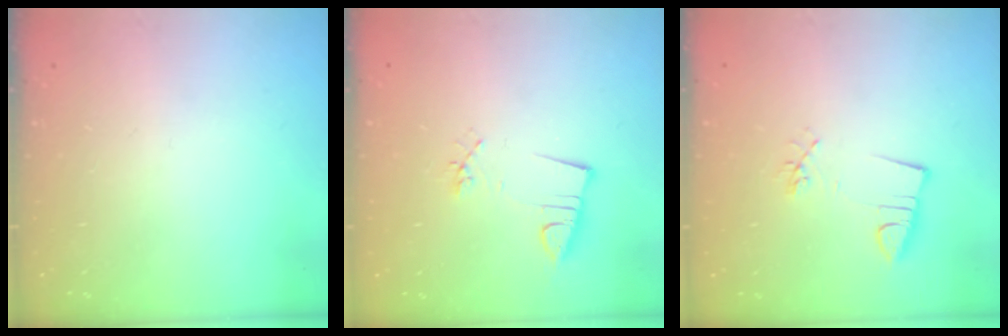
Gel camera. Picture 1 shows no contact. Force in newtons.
{"total": 3.5, "press": 2.0, "slide": 2.8}
{"total": 3.0, "press": 1.6, "slide": 2.5}